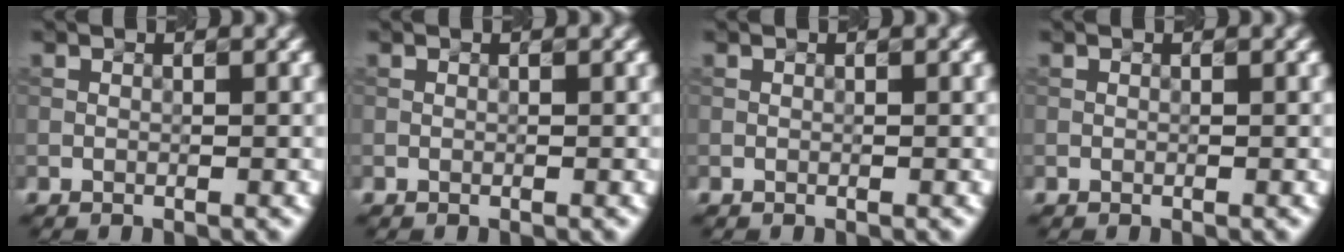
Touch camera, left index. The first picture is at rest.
{"total": 0.0}
{"total": 0.0}
{"total": 0.0}